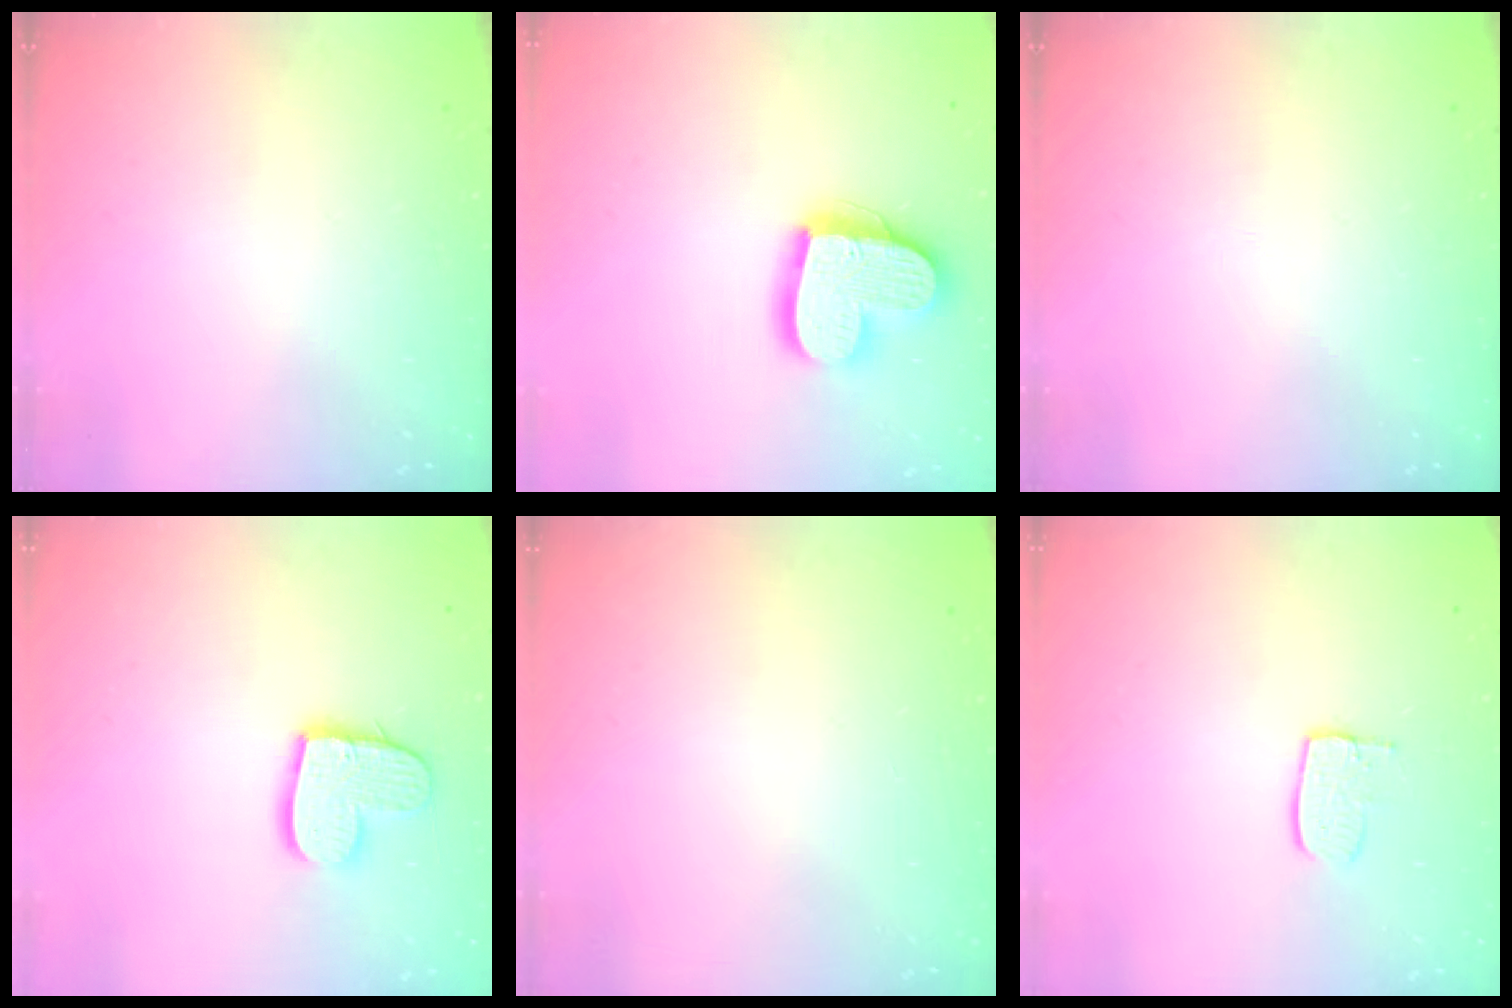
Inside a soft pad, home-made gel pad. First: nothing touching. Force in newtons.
{"total": 17.7, "press": 17.7, "slide": 1.5}
{"total": 0.0}
{"total": 12.6, "press": 12.5, "slide": 1.0}
{"total": 0.0}
{"total": 6.3, "press": 6.3, "slide": 0.4}